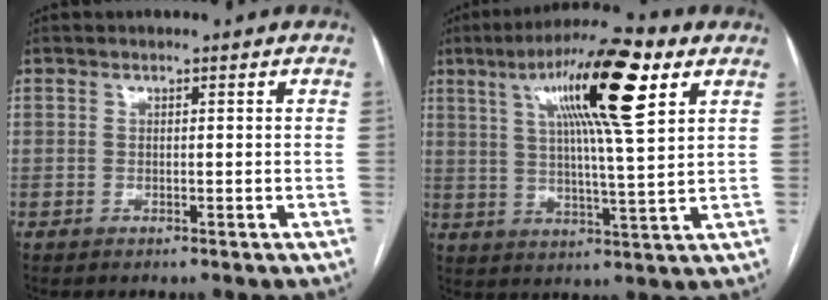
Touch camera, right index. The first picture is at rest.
{"total": 15.9, "force": [7.0, 1.1, 14.2], "torque": [-0.239, 0.020, 0.108]}